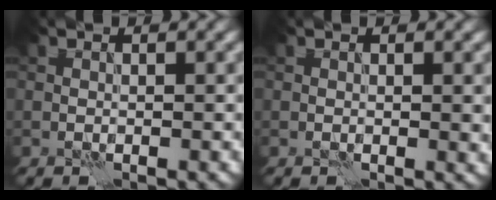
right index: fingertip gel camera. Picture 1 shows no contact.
{"total": 0.7, "force": [0.3, 0.0, 0.7], "torque": [-0.006, -0.001, 0.002]}